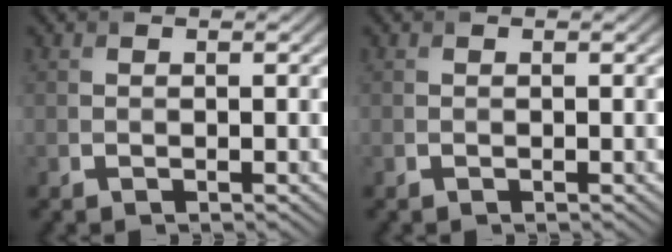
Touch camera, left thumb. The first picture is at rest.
{"total": 0.0}